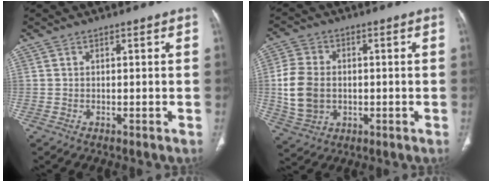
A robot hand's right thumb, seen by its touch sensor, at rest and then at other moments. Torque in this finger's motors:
{"motor_torque": [-0.82, 0.65, 0.93, 0.15, 0.29]}